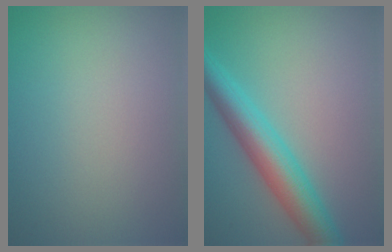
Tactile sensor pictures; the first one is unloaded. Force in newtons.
{"total": 5.5, "press": 5.5, "slide": 0.3}